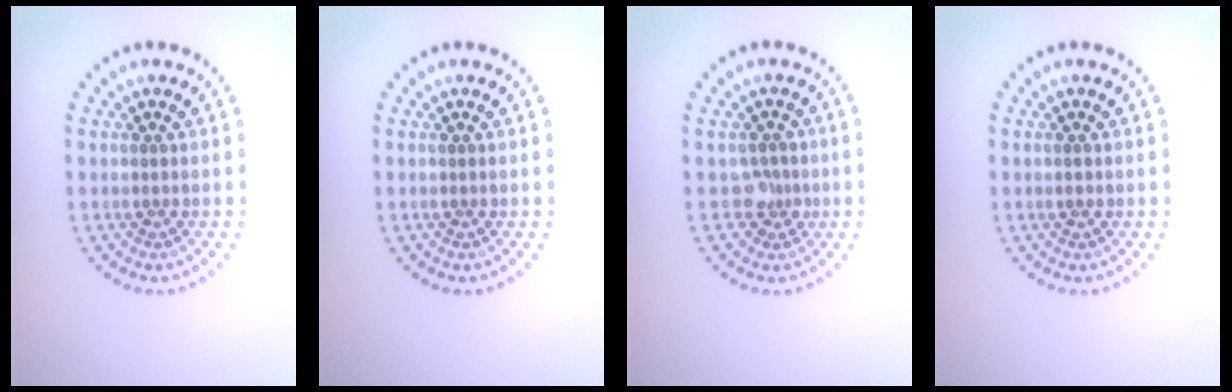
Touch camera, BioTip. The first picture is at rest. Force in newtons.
{"total": 0.0}
{"total": 1.8, "press": 1.4, "slide": 1.1}
{"total": 0.8, "press": 0.8, "slide": 0.2}